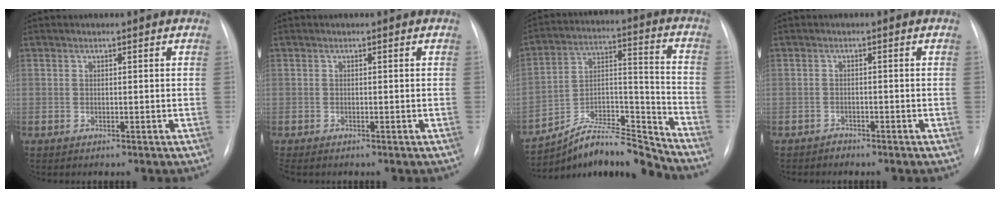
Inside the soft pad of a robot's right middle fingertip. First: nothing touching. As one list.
[{"total": 1.0, "force": [-0.8, 0.4, 0.4], "torque": [-0.005, -0.001, -0.010]}, {"total": 14.3, "force": [-13.9, 0.0, 3.4], "torque": [-0.048, 0.053, -0.246]}, {"total": 1.1, "force": [-1.0, 0.5, -0.3], "torque": [0.003, 0.001, -0.020]}]